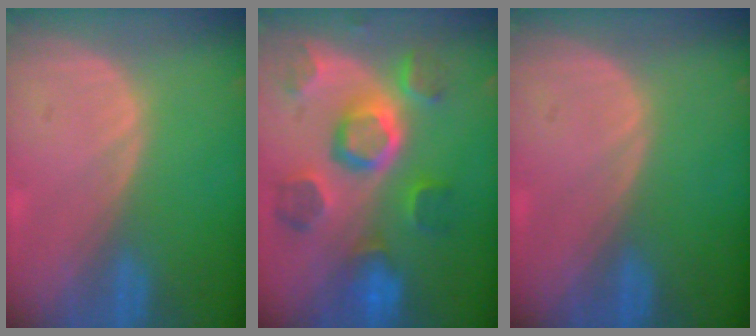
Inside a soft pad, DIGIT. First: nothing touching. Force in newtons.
{"total": 10.9, "press": 9.7, "slide": 4.9}
{"total": 0.0}